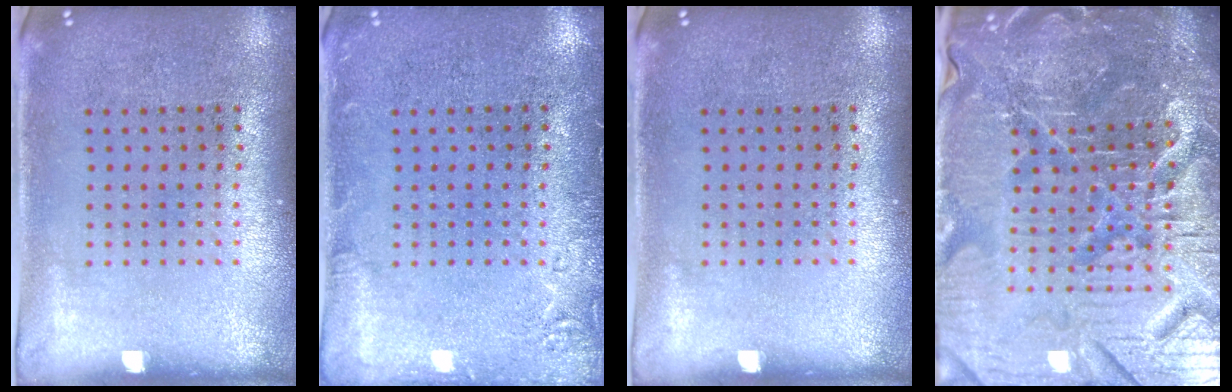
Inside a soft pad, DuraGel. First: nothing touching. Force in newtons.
{"total": 1.9, "press": 1.8, "slide": 0.3}
{"total": 0.0}
{"total": 7.1, "press": 6.3, "slide": 3.2}